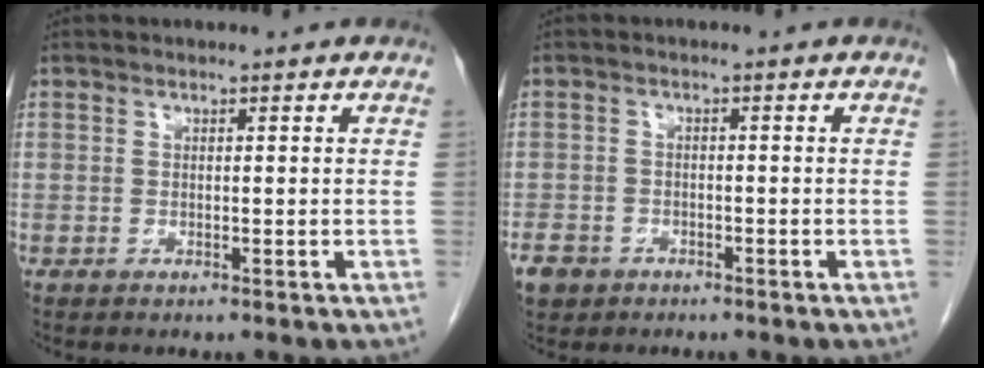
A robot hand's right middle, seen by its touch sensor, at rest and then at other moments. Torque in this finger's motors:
{"motor_torque": [0.61, -0.69, 0.26, 0.05]}